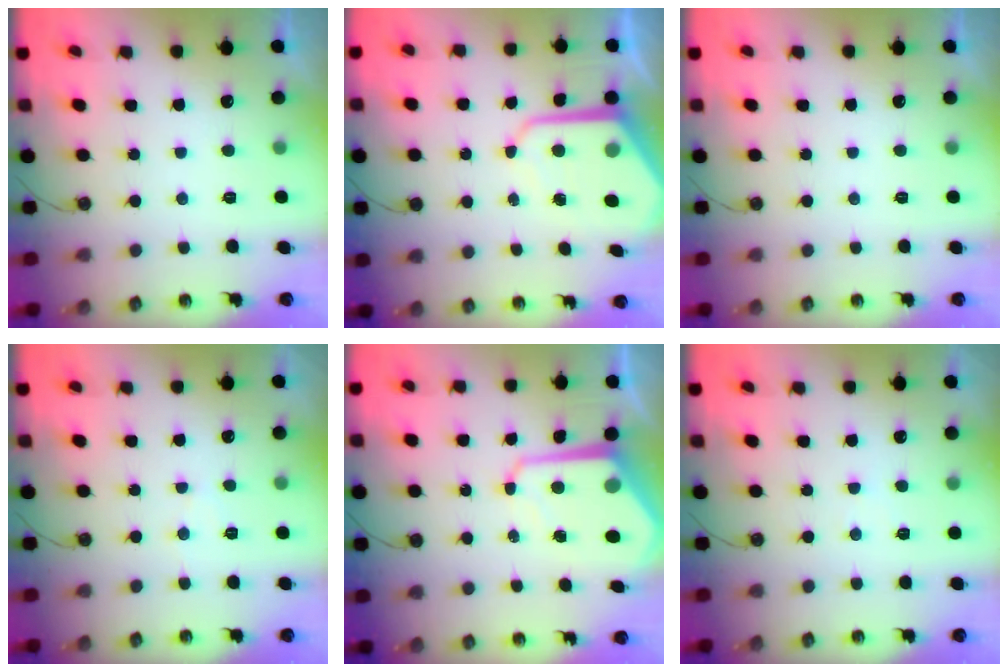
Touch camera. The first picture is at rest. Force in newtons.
{"total": 10.1, "press": 10.0, "slide": 0.7}
{"total": 0.0}
{"total": 5.3, "press": 5.2, "slide": 0.7}
{"total": 10.3, "press": 10.2, "slide": 1.0}
{"total": 2.7, "press": 2.6, "slide": 0.5}